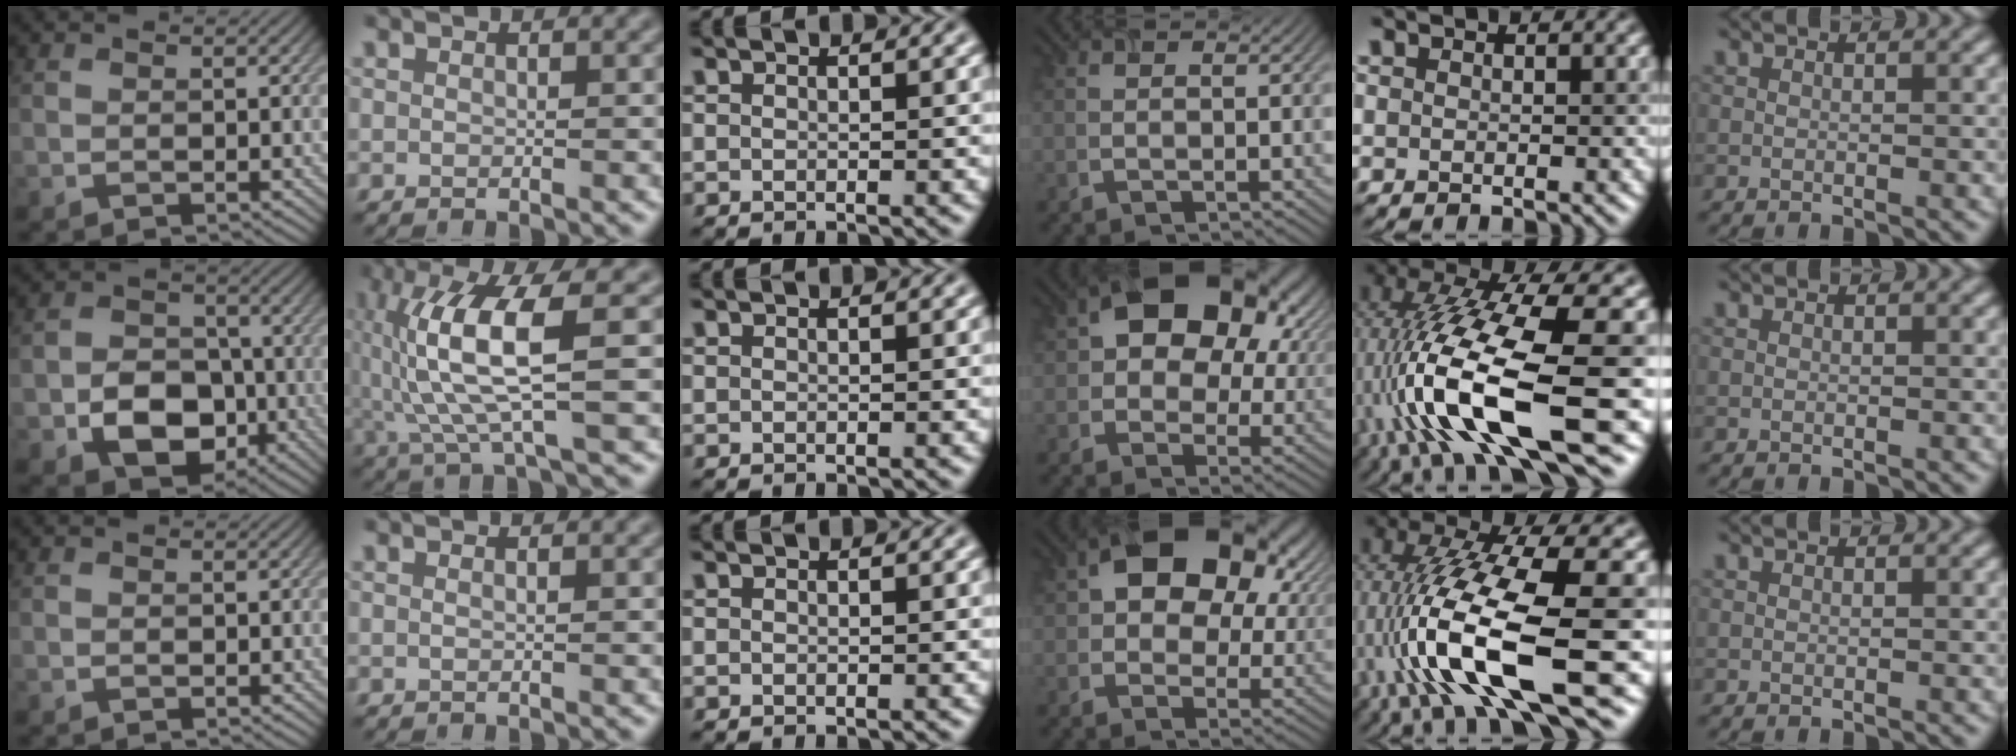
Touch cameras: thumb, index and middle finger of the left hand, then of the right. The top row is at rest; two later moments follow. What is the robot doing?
{"motion": "extract", "object": "airpods case & airpods"}